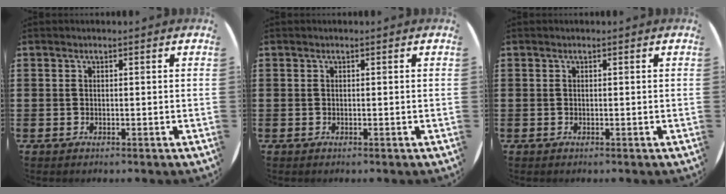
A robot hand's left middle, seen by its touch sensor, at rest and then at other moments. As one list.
[{"total": 0.0}, {"total": 0.0}]